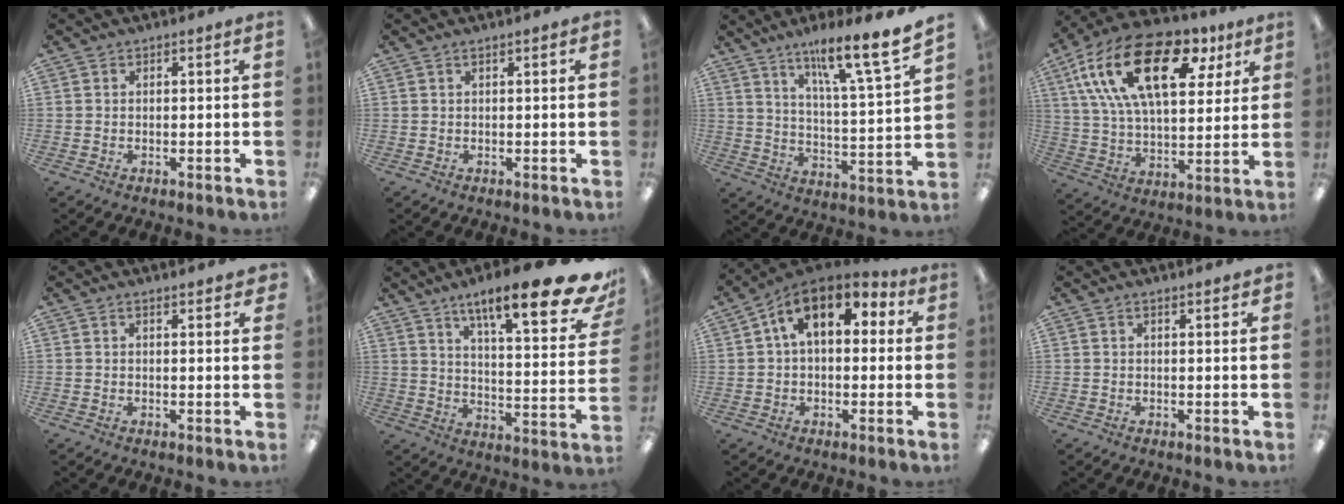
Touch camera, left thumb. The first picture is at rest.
{"total": 0.8, "force": [0.4, 0.1, 0.6], "torque": [-0.012, 0.002, 0.006]}
{"total": 14.1, "force": [11.2, 0.7, 8.5], "torque": [-0.133, -0.088, 0.174]}
{"total": 23.8, "force": [11.2, 11.9, 17.3], "torque": [-0.318, -0.028, 0.190]}
{"total": 1.6, "force": [1.4, 0.4, 0.7], "torque": [-0.006, -0.003, 0.024]}
{"total": 20.8, "force": [14.0, 4.5, 14.7], "torque": [-0.218, -0.093, 0.219]}
{"total": 12.0, "force": [5.2, 6.8, 8.4], "torque": [-0.146, 0.002, 0.094]}
{"total": 1.0, "force": [0.9, 0.1, 0.5], "torque": [-0.002, -0.003, 0.014]}